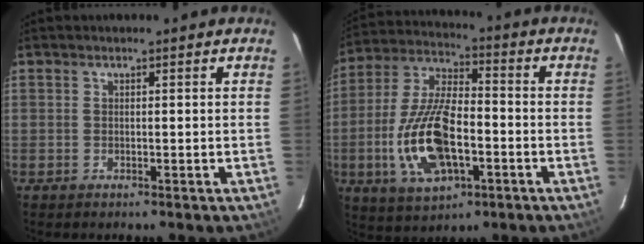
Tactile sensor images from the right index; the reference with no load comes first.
{"total": 17.1, "force": [-4.7, 7.8, 14.5], "torque": [-0.308, -0.002, -0.080]}